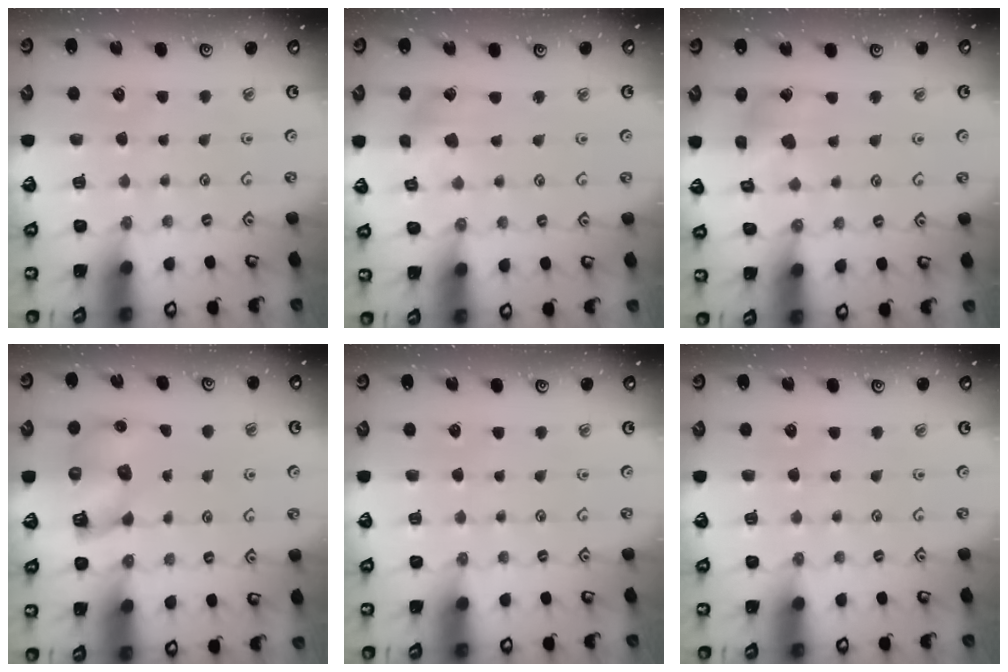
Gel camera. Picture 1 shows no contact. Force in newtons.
{"total": 3.2, "press": 3.2, "slide": 0.6}
{"total": 7.7, "press": 7.6, "slide": 0.9}
{"total": 7.7, "press": 7.7, "slide": 0.8}
{"total": 0.0}
{"total": 0.0}